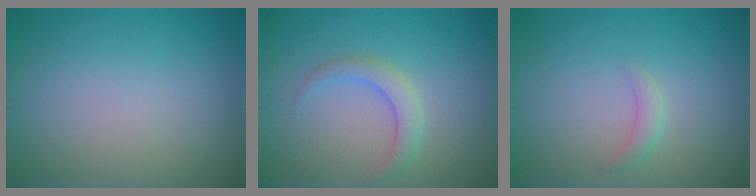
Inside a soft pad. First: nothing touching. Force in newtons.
{"total": 2.3, "press": 2.3, "slide": 0.0}
{"total": 1.2, "press": 1.2, "slide": 0.1}